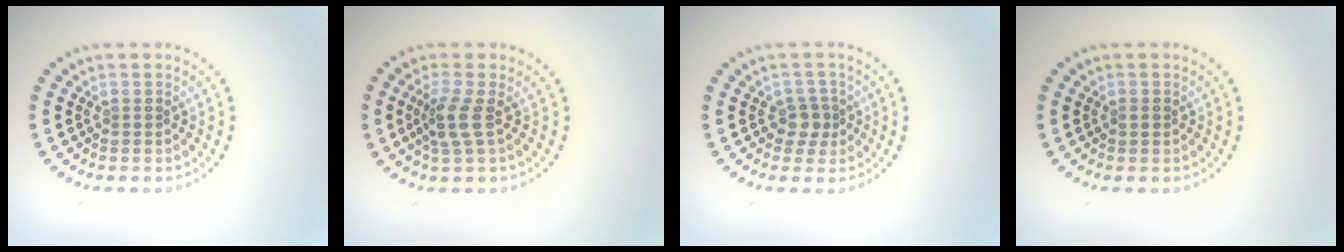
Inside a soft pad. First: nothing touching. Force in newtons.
{"total": 2.4, "press": 1.9, "slide": 1.6}
{"total": 1.8, "press": 1.5, "slide": 1.0}
{"total": 0.7, "press": 0.7, "slide": 0.0}